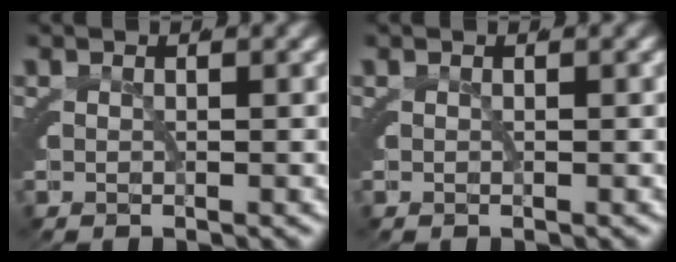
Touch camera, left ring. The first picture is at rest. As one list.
[{"total": 0.0}]